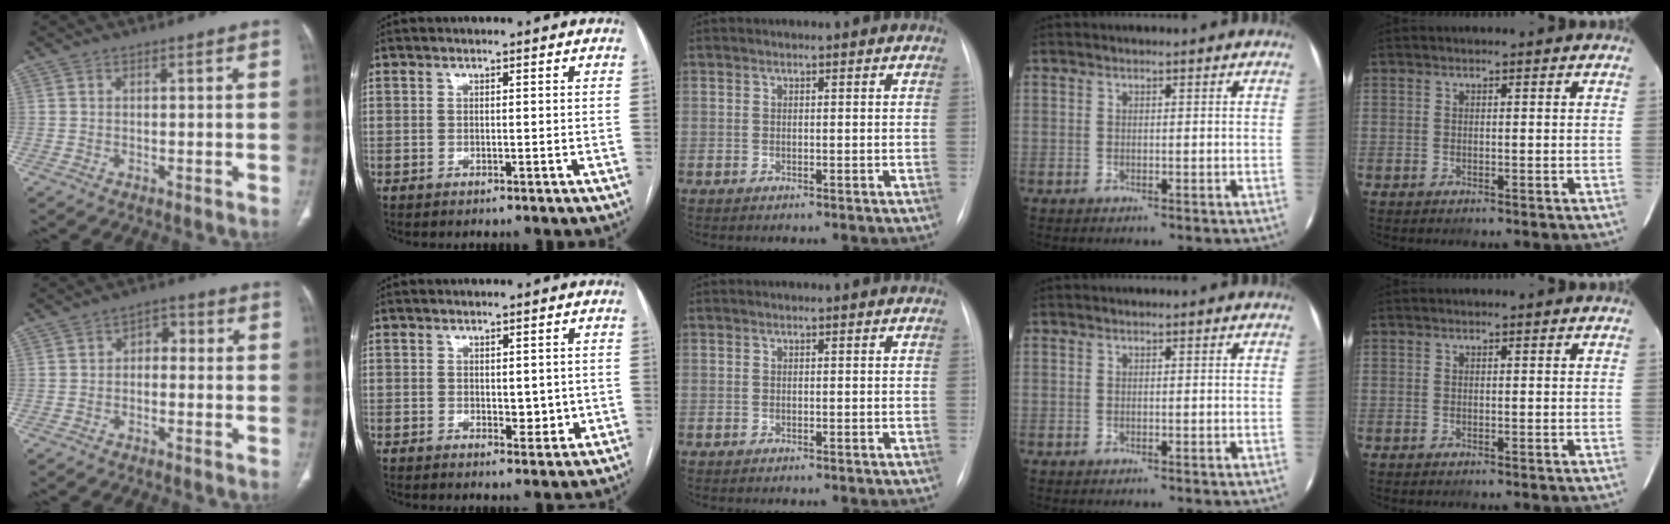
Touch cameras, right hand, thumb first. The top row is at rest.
{"thumb": {"total": 3.7, "force": [-0.2, 2.6, 2.6], "torque": [-0.020, 0.020, -0.015]}, "index": {"total": 3.3, "force": [0.0, 1.8, 2.7], "torque": [-0.032, -0.006, 0.007]}}